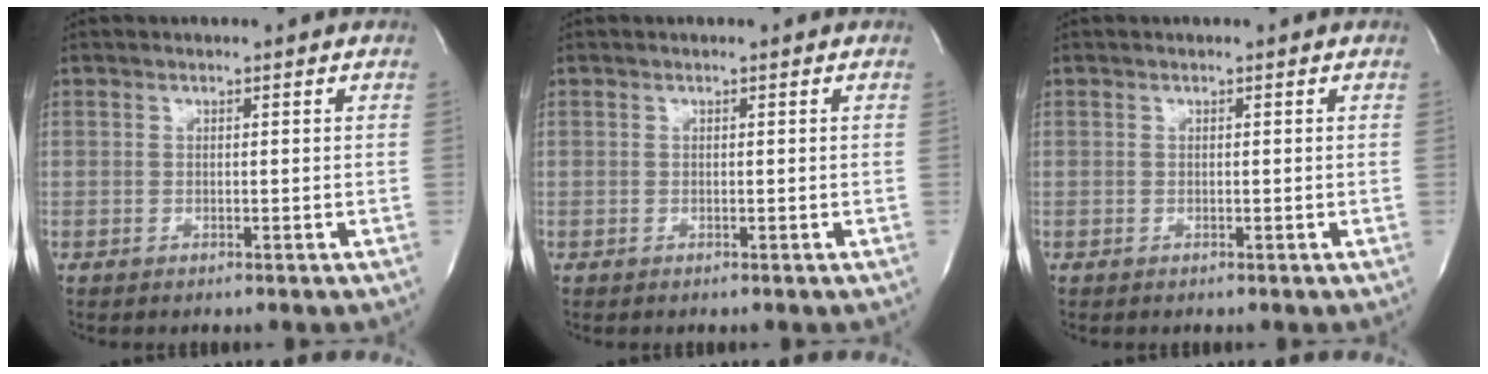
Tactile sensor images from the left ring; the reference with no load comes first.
{"total": 0.0}
{"total": 0.0}